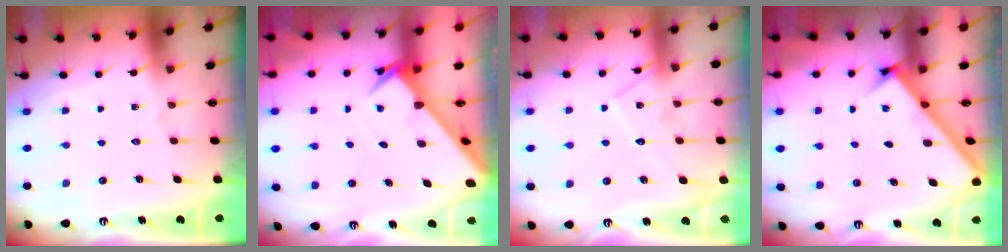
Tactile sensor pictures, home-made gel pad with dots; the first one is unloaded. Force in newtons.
{"total": 2.7, "press": 2.7, "slide": 0.1}
{"total": 10.1, "press": 10.0, "slide": 0.8}
{"total": 2.6, "press": 2.6, "slide": 0.3}